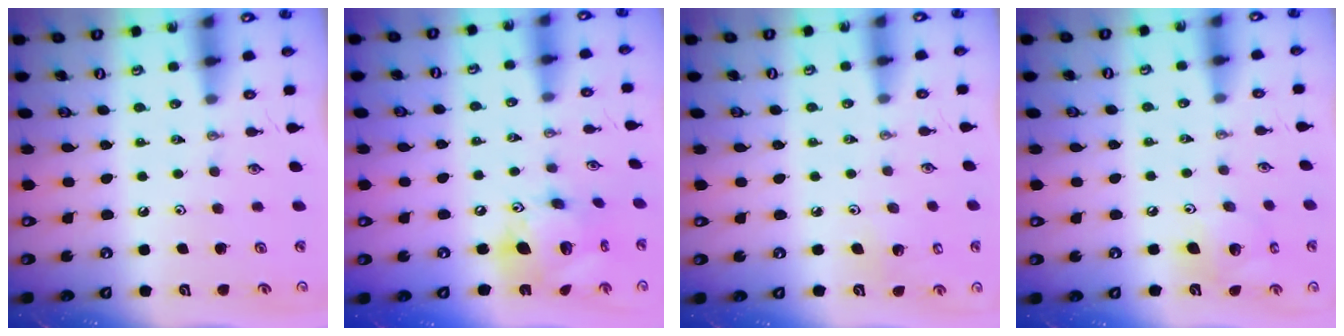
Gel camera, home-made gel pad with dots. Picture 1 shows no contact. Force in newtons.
{"total": 16.8, "press": 16.7, "slide": 1.8}
{"total": 3.3, "press": 3.3, "slide": 0.5}
{"total": 10.5, "press": 10.2, "slide": 2.7}